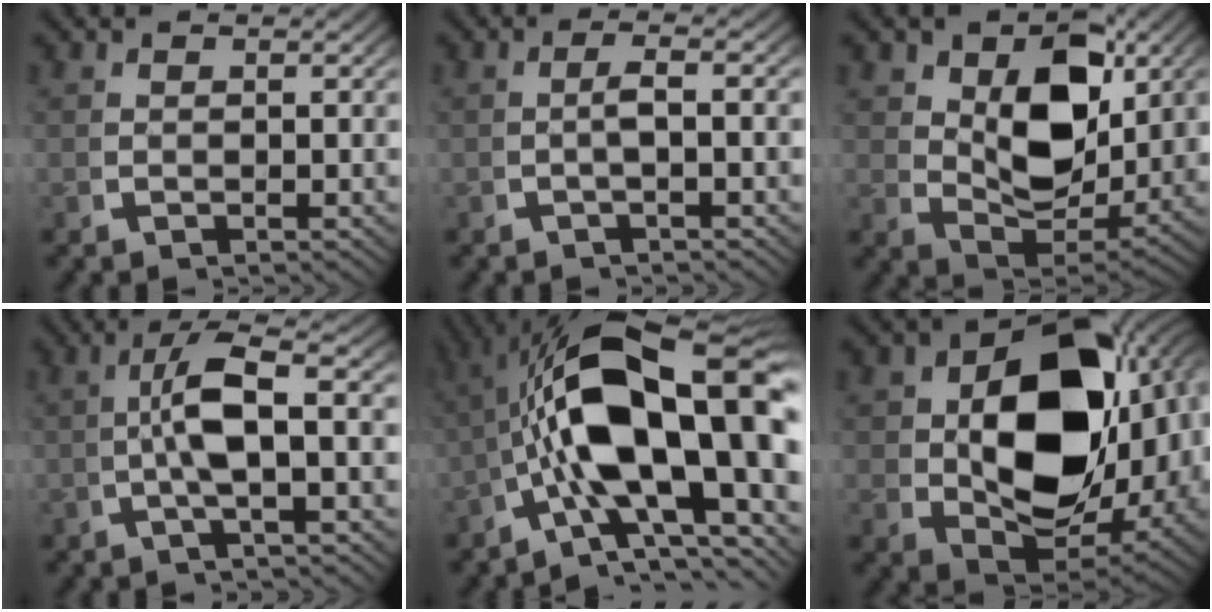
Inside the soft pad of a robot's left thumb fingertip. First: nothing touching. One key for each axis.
{"total": 2.2, "fx": -0.4, "fy": 0.3, "fz": 2.1, "tx": -0.050, "ty": 0.002, "tz": -0.007}
{"total": 8.8, "fx": 1.6, "fy": 5.3, "fz": 6.8, "tx": -0.132, "ty": -0.039, "tz": 0.044}
{"total": 6.3, "fx": 0.2, "fy": 1.8, "fz": 6.1, "tx": -0.122, "ty": 0.003, "tz": -0.001}
{"total": 19.5, "fx": -0.5, "fy": 10.6, "fz": 16.4, "tx": -0.283, "ty": -0.038, "tz": 0.006}
{"total": 20.2, "fx": 1.0, "fy": 13.2, "fz": 15.3, "tx": -0.258, "ty": -0.051, "tz": 0.039}